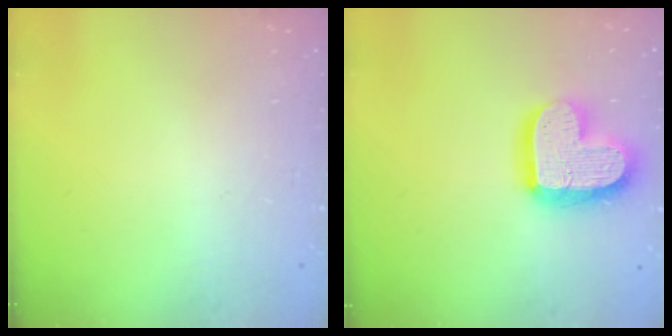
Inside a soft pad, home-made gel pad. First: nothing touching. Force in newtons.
{"total": 17.7, "press": 17.7, "slide": 1.5}